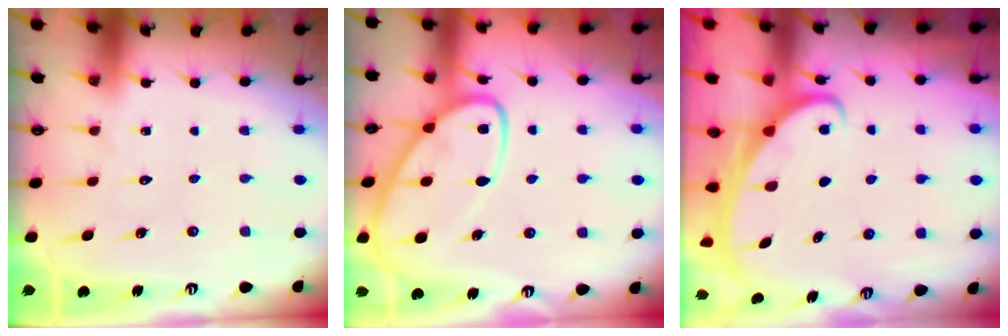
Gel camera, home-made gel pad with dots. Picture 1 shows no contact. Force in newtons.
{"total": 12.6, "press": 12.5, "slide": 1.1}
{"total": 2.0, "press": 2.0, "slide": 0.3}